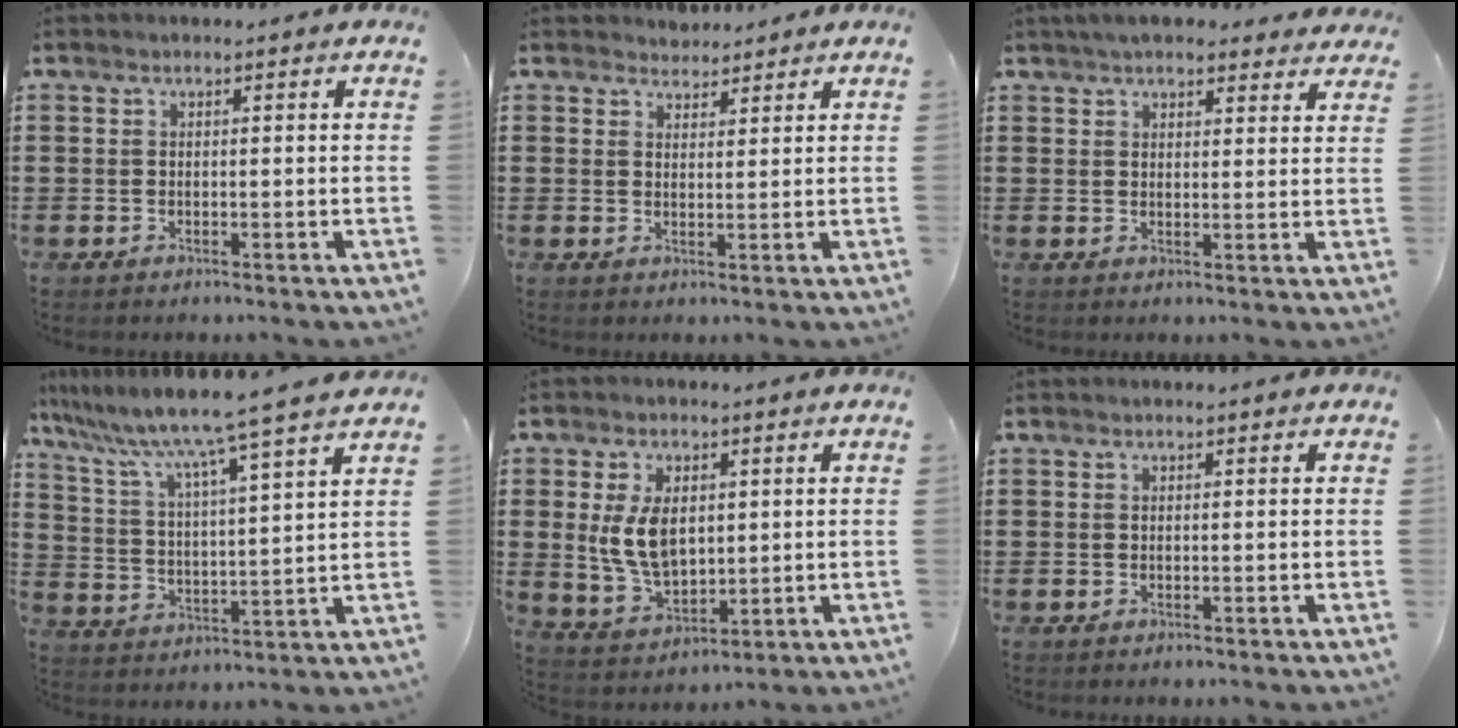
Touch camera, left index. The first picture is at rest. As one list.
[{"total": 2.3, "force": [2.1, 0.8, -0.2], "torque": [-0.003, 0.002, 0.041]}, {"total": 4.4, "force": [4.0, 1.1, 1.5], "torque": [-0.039, -0.003, 0.074]}, {"total": 7.9, "force": [6.9, -1.5, 3.5], "torque": [-0.098, -0.054, 0.107]}, {"total": 8.1, "force": [1.6, 5.1, 6.1], "torque": [-0.138, 0.004, 0.025]}, {"total": 0.0}]